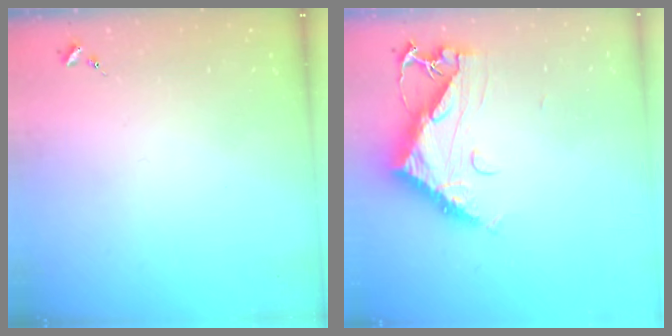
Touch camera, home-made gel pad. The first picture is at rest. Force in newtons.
{"total": 11.6, "press": 11.6, "slide": 1.1}